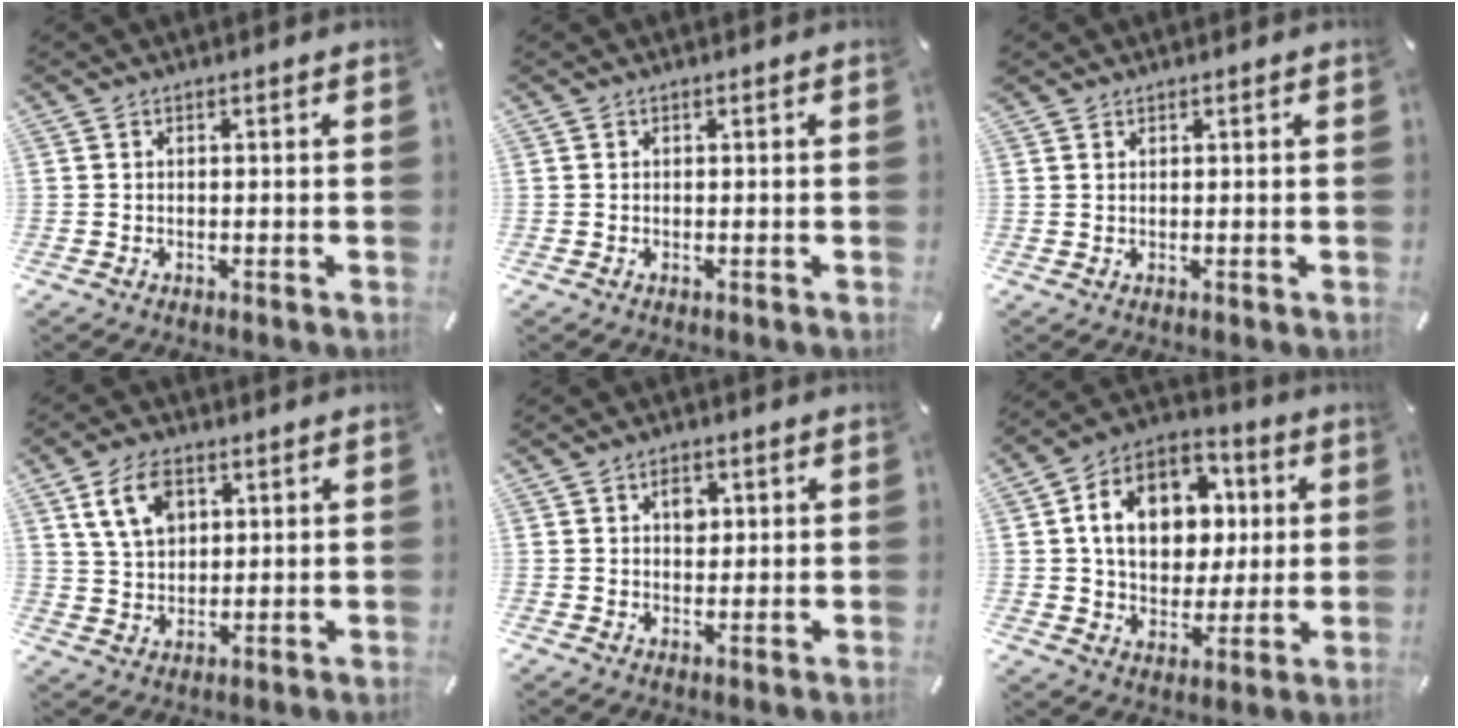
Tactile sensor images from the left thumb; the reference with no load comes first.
{"total": 0.0}
{"total": 0.8, "force": [0.7, 0.5, 0.0], "torque": [0.000, -0.001, 0.014]}
{"total": 8.6, "force": [3.5, 6.0, 5.1], "torque": [-0.105, 0.004, 0.064]}
{"total": 3.3, "force": [0.9, 2.4, 2.1], "torque": [-0.012, -0.005, 0.007]}
{"total": 15.4, "force": [3.0, 12.0, 9.1], "torque": [-0.156, -0.001, 0.058]}